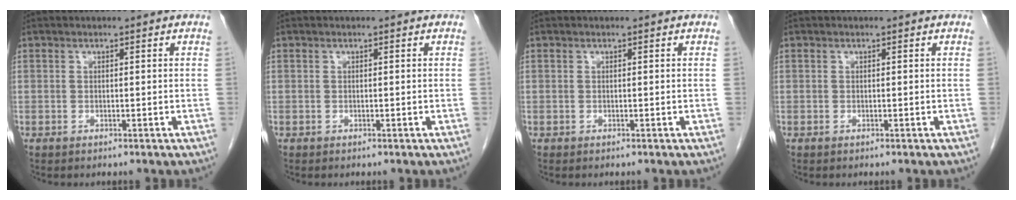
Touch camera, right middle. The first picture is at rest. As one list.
[{"total": 0.0}, {"total": 0.0}, {"total": 0.0}]